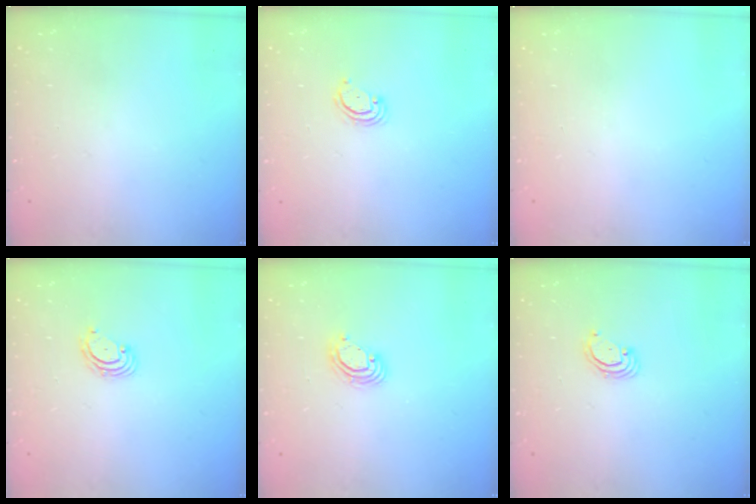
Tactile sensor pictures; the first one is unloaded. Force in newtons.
{"total": 2.9, "press": 2.8, "slide": 0.4}
{"total": 0.0}
{"total": 3.3, "press": 3.3, "slide": 0.4}
{"total": 5.6, "press": 5.6, "slide": 0.3}
{"total": 2.5, "press": 2.5, "slide": 0.2}